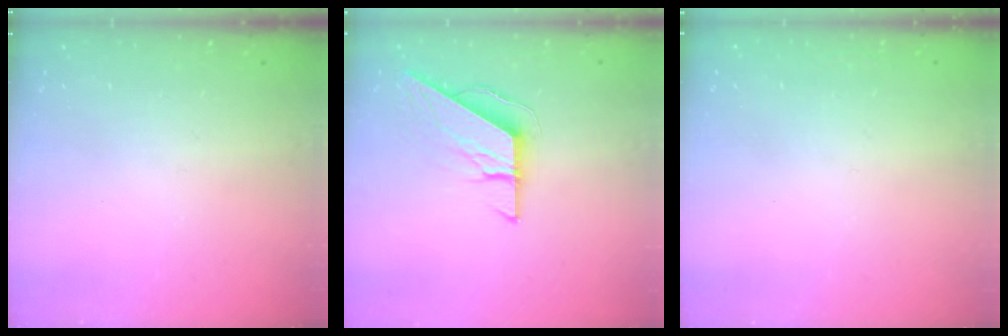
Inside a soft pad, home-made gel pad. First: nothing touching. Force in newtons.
{"total": 8.0, "press": 8.0, "slide": 0.8}
{"total": 1.6, "press": 1.6, "slide": 0.1}